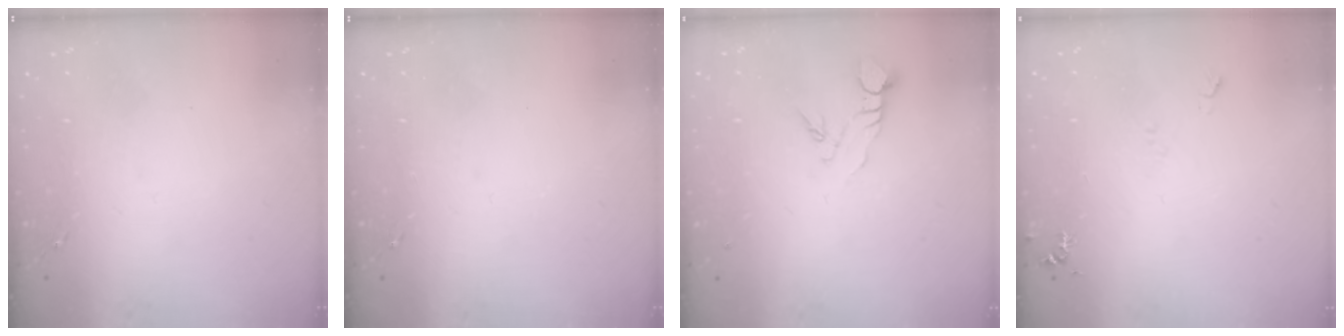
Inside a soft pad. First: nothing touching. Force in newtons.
{"total": 0.0}
{"total": 3.7, "press": 3.7, "slide": 0.1}
{"total": 5.5, "press": 5.5, "slide": 0.7}